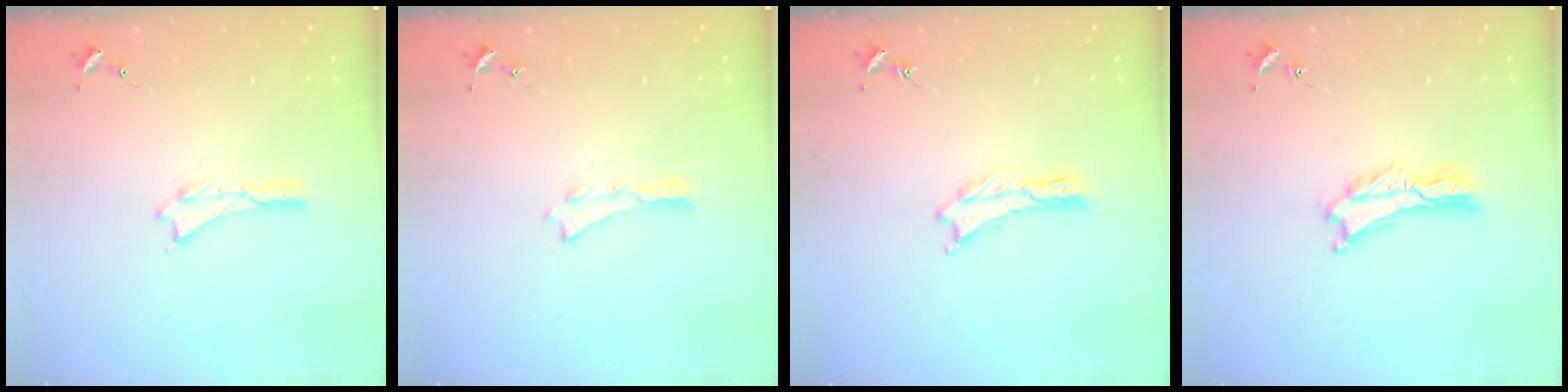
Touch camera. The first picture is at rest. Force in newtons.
{"total": 0.0}
{"total": 0.0}
{"total": 1.2, "press": 1.1, "slide": 0.3}